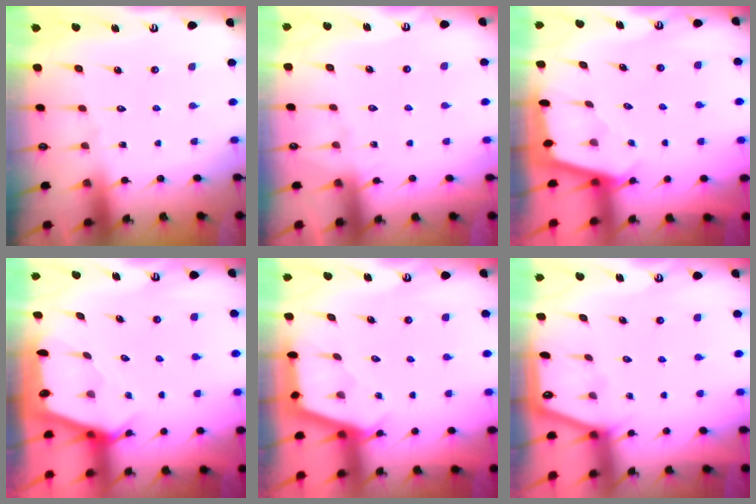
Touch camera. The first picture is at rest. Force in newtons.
{"total": 3.5, "press": 3.5, "slide": 0.6}
{"total": 1.8, "press": 1.8, "slide": 0.2}
{"total": 2.3, "press": 2.3, "slide": 0.2}
{"total": 2.7, "press": 2.7, "slide": 0.3}
{"total": 1.3, "press": 1.2, "slide": 0.2}